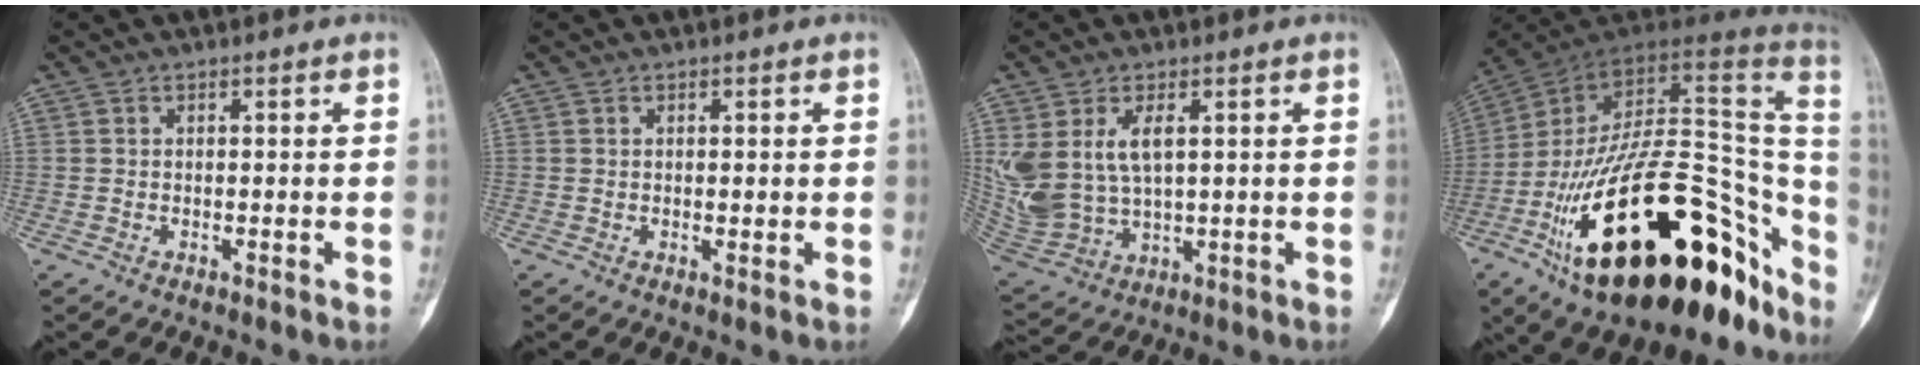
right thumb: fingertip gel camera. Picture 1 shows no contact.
{"total": 1.0, "force": [0.0, 0.4, 0.9], "torque": [-0.009, -0.003, 0.000]}
{"total": 13.6, "force": [3.4, 7.9, 10.5], "torque": [-0.229, -0.014, 0.086]}
{"total": 39.4, "force": [-17.5, 18.3, 30.2], "torque": [-0.370, 0.063, -0.266]}